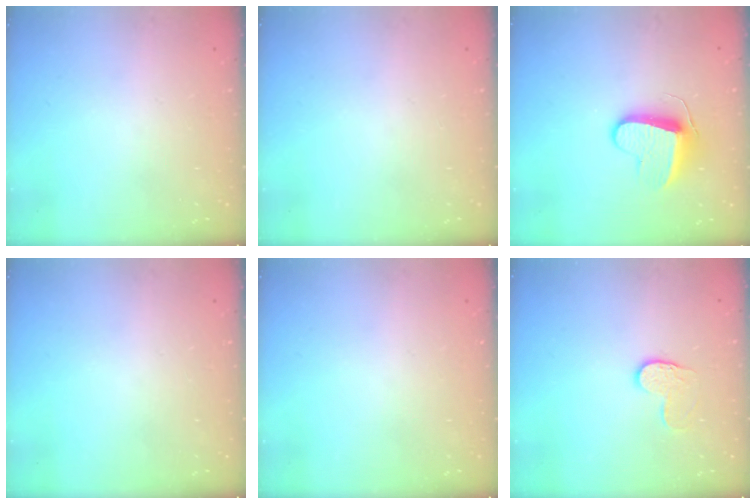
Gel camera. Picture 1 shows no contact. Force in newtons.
{"total": 0.0}
{"total": 9.3, "press": 9.3, "slide": 0.5}
{"total": 0.0}
{"total": 0.0}
{"total": 6.2, "press": 6.2, "slide": 0.4}